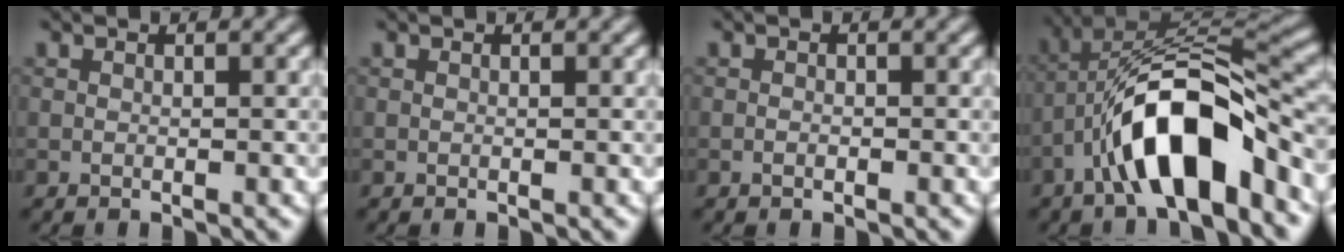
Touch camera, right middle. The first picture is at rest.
{"total": 0.0}
{"total": 0.5, "force": [-0.3, 0.3, 0.3], "torque": [-0.004, 0.000, -0.006]}
{"total": 10.6, "force": [-4.6, 3.9, 8.6], "torque": [-0.151, 0.014, -0.083]}